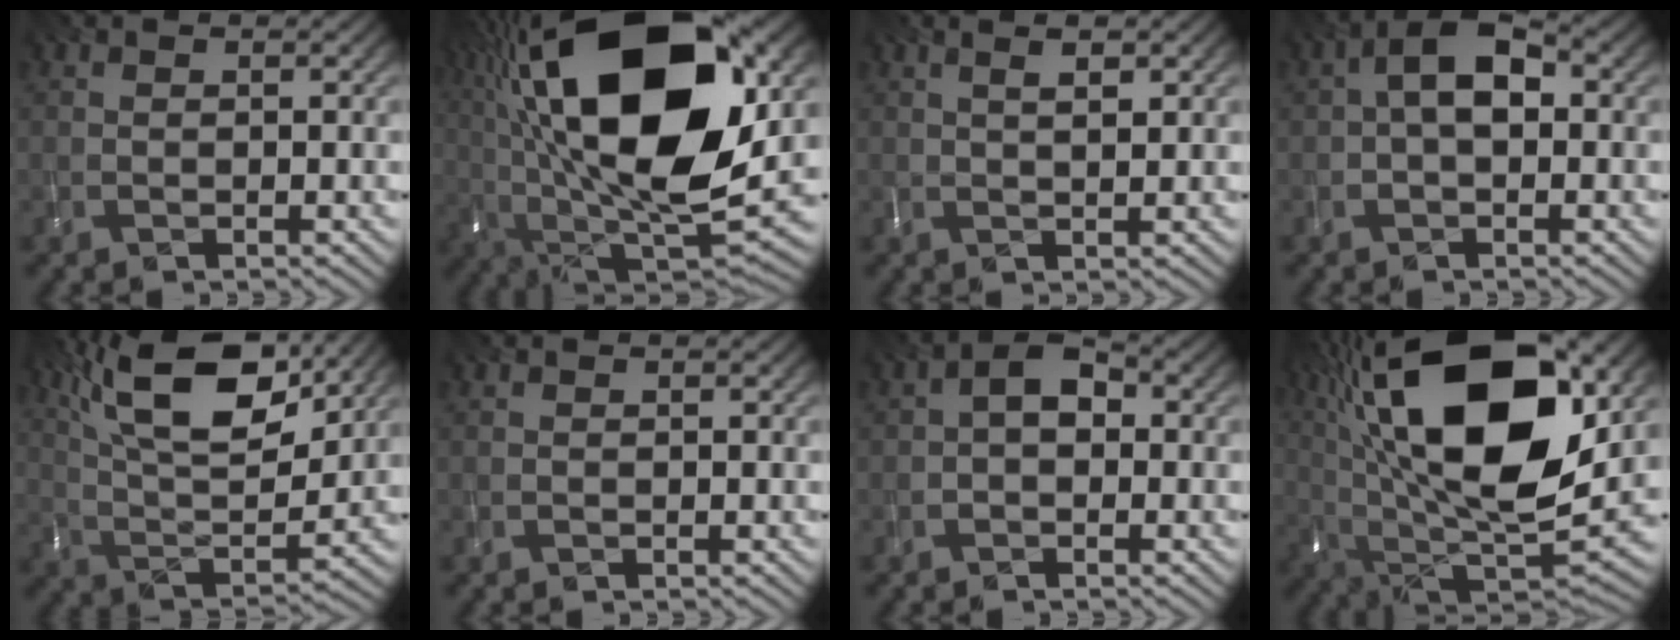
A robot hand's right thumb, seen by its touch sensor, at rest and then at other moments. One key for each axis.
{"total": 22.1, "fx": 5.7, "fy": 10.9, "fz": 18.4, "tx": -0.384, "ty": 0.026, "tz": 0.096}
{"total": 2.4, "fx": 0.9, "fy": 0.3, "fz": 2.2, "tx": -0.028, "ty": 0.000, "tz": 0.014}
{"total": 5.0, "fx": -0.3, "fy": 2.7, "fz": 4.1, "tx": -0.072, "ty": 0.011, "tz": -0.012}
{"total": 16.2, "fx": 9.1, "fy": 6.0, "fz": 12.0, "tx": -0.237, "ty": 0.014, "tz": 0.152}
{"total": 0.0}
{"total": 2.9, "fx": -0.7, "fy": 1.8, "fz": 2.1, "tx": -0.031, "ty": 0.009, "tz": -0.022}
{"total": 21.2, "fx": 7.8, "fy": 10.1, "fz": 17.0, "tx": -0.337, "ty": 0.036, "tz": 0.128}